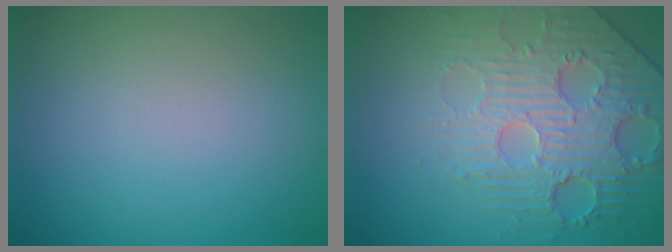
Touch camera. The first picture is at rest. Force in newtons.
{"total": 5.4, "press": 4.9, "slide": 2.4}